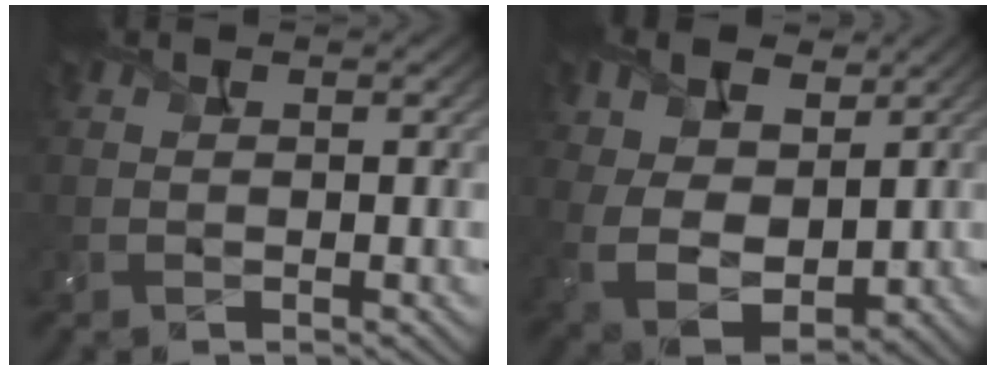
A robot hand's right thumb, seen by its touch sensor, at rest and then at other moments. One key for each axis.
{"total": 10.1, "fx": 2.6, "fy": 7.0, "fz": 6.7, "tx": -0.171, "ty": -0.010, "tz": 0.055}